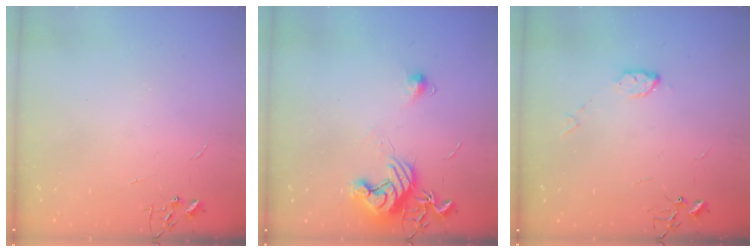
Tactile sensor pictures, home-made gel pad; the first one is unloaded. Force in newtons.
{"total": 11.3, "press": 11.3, "slide": 0.7}
{"total": 5.2, "press": 5.2, "slide": 0.3}